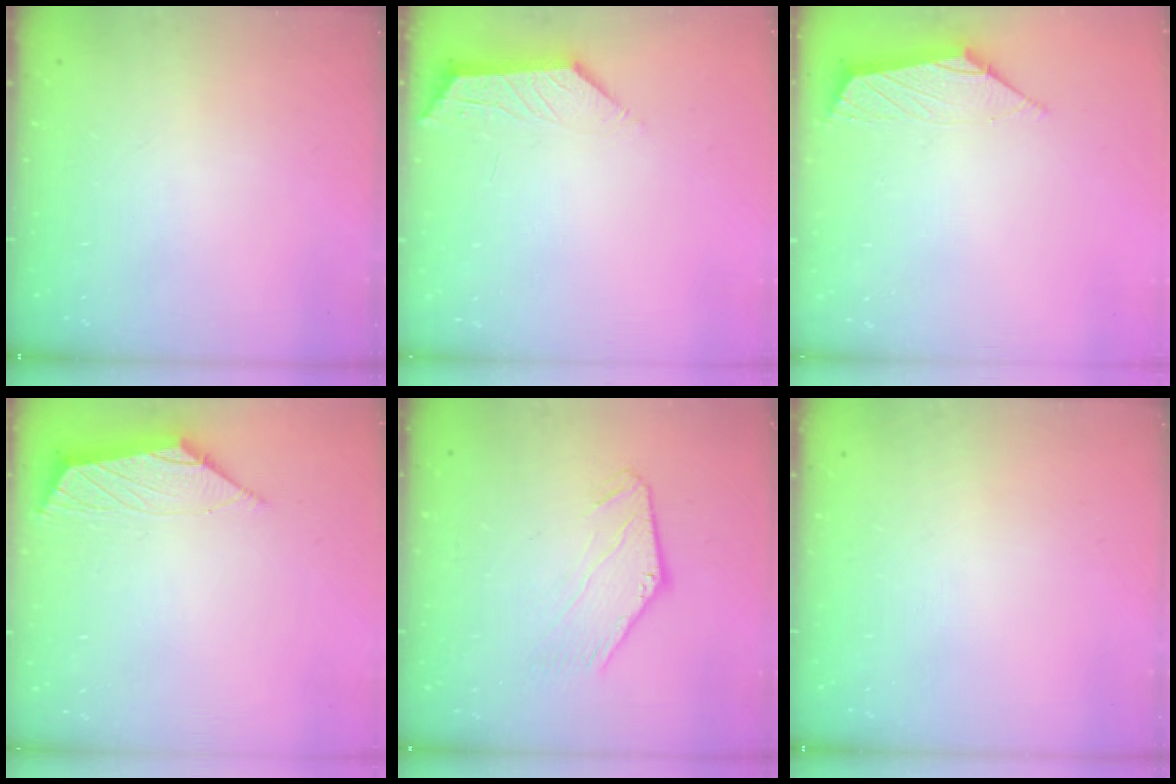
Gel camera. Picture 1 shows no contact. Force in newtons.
{"total": 1.9, "press": 1.9, "slide": 0.4}
{"total": 2.7, "press": 2.7, "slide": 0.4}
{"total": 2.9, "press": 2.8, "slide": 0.5}
{"total": 1.0, "press": 1.0, "slide": 0.2}
{"total": 0.0}